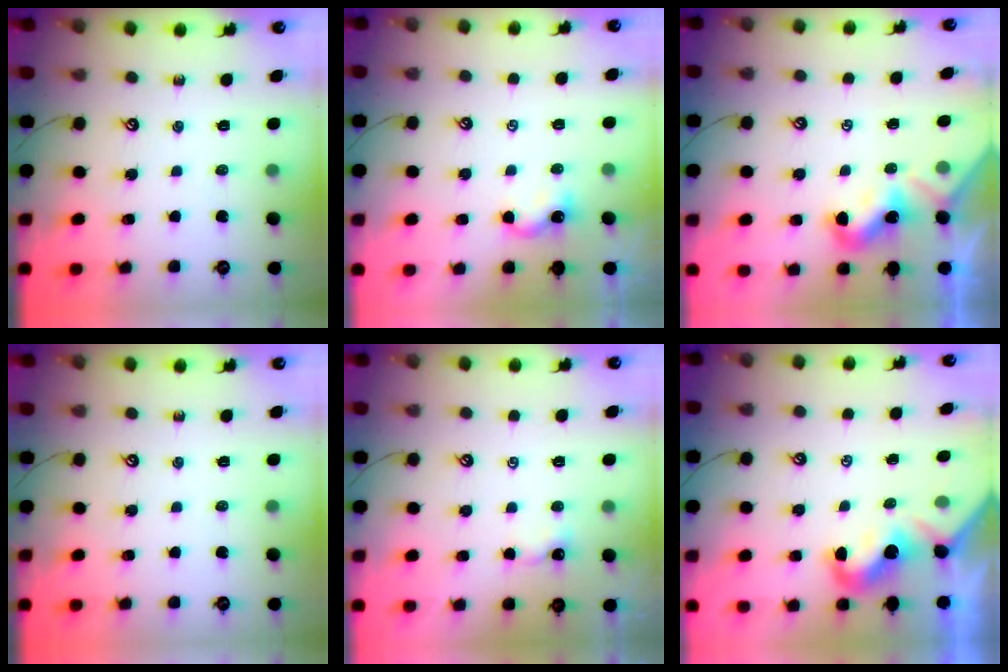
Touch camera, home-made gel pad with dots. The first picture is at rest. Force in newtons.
{"total": 3.0, "press": 3.0, "slide": 0.3}
{"total": 1.9, "press": 1.9, "slide": 0.4}
{"total": 0.0}
{"total": 2.2, "press": 2.2, "slide": 0.2}
{"total": 2.0, "press": 2.0, "slide": 0.6}